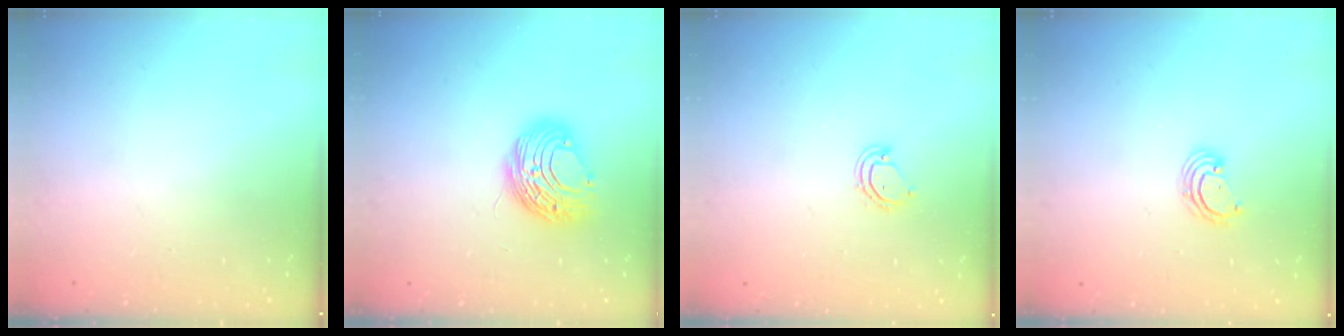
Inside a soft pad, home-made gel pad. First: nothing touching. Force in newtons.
{"total": 10.1, "press": 10.1, "slide": 0.8}
{"total": 5.2, "press": 5.2, "slide": 0.2}
{"total": 2.6, "press": 2.6, "slide": 0.2}